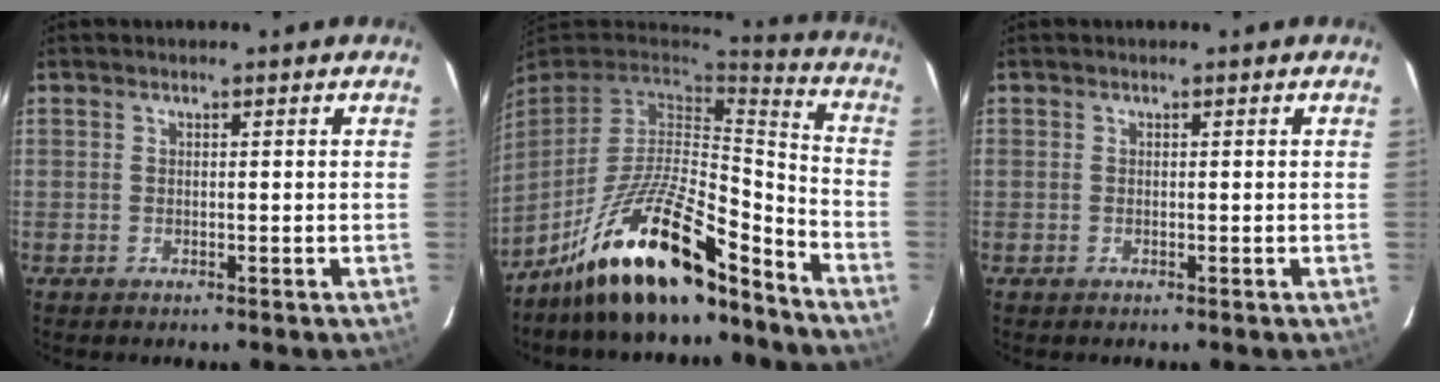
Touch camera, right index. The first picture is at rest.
{"total": 19.8, "force": [-14.6, 5.0, 12.4], "torque": [-0.240, -0.007, -0.257]}
{"total": 0.0}